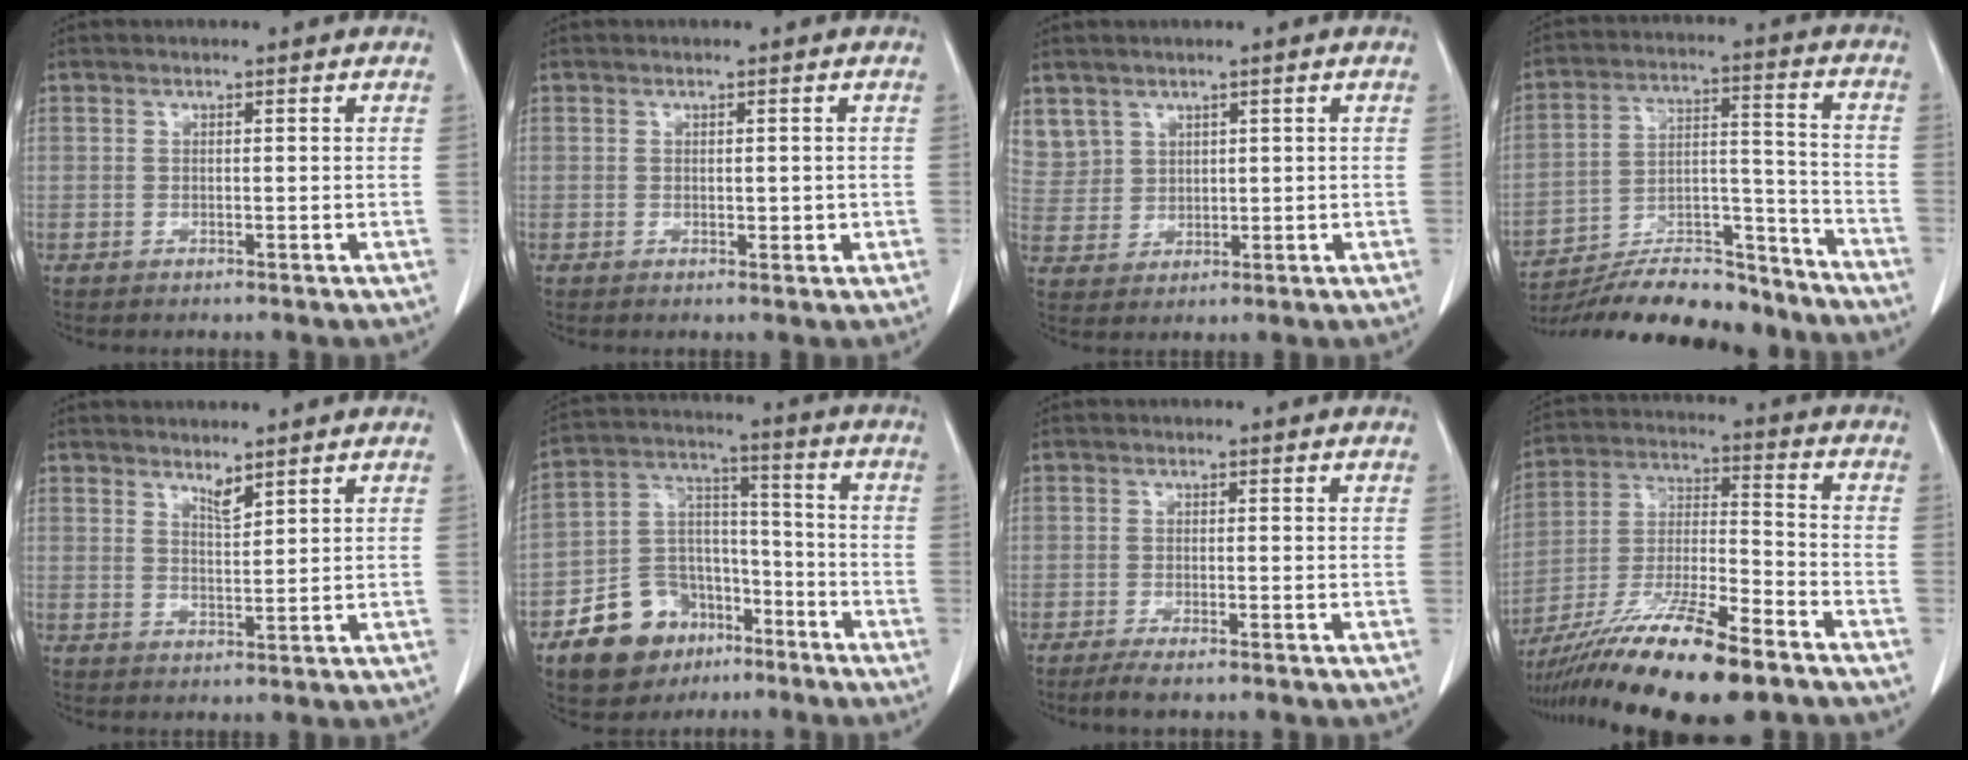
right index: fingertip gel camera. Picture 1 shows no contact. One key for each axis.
{"total": 1.4, "fx": 0.0, "fy": 0.9, "fz": 1.1, "tx": -0.008, "ty": 0.000, "tz": 0.005}
{"total": 7.1, "fx": 4.1, "fy": 5.7, "fz": 0.5, "tx": -0.019, "ty": 0.015, "tz": 0.101}
{"total": 19.6, "fx": -17.8, "fy": 4.2, "fz": 7.1, "tx": -0.129, "ty": 0.023, "tz": -0.287}
{"total": 2.2, "fx": 1.9, "fy": 0.2, "fz": 1.1, "tx": -0.024, "ty": -0.011, "tz": 0.040}
{"total": 13.4, "fx": -8.0, "fy": 9.2, "fz": 5.4, "tx": -0.102, "ty": 0.047, "tz": -0.130}
{"total": 3.3, "fx": -2.5, "fy": 0.3, "fz": 2.0, "tx": -0.031, "ty": -0.007, "tz": -0.039}
{"total": 19.5, "fx": -13.6, "fy": 2.4, "fz": 13.7, "tx": -0.260, "ty": -0.033, "tz": -0.246}